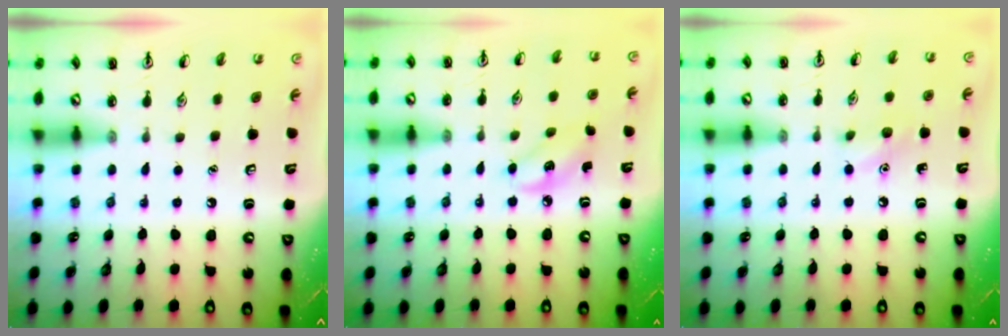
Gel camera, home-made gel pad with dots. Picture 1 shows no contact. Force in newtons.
{"total": 3.2, "press": 3.1, "slide": 0.8}
{"total": 7.1, "press": 6.8, "slide": 1.8}